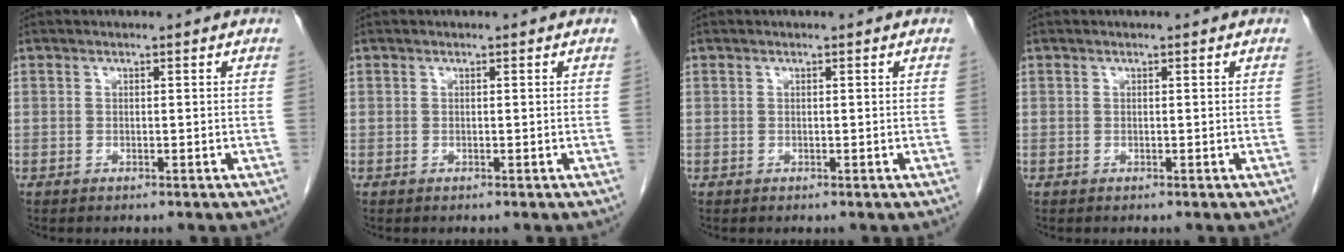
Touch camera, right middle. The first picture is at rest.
{"total": 0.0}
{"total": 0.0}
{"total": 0.0}